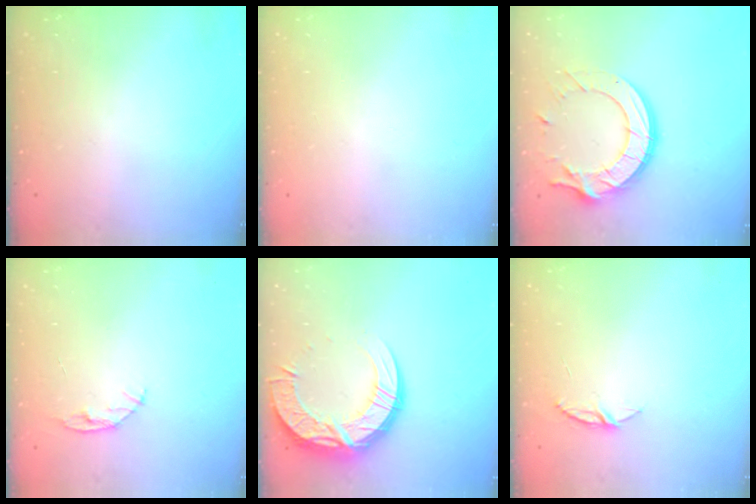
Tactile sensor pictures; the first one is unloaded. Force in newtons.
{"total": 0.0}
{"total": 16.0, "press": 15.9, "slide": 1.4}
{"total": 4.8, "press": 4.8, "slide": 0.5}
{"total": 17.4, "press": 17.4, "slide": 1.3}
{"total": 4.6, "press": 4.5, "slide": 0.4}